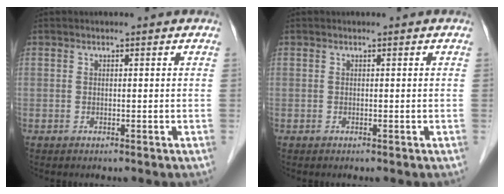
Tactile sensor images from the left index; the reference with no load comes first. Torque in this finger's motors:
{"motor_torque": [0.01, 0.01, -0.01, 0.00]}